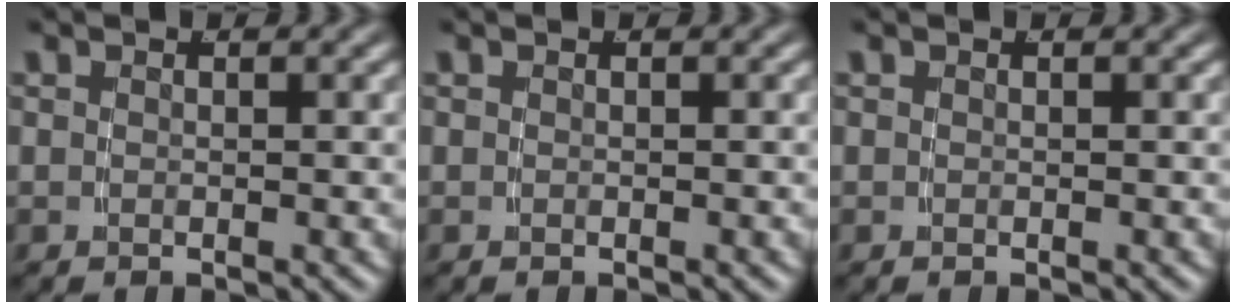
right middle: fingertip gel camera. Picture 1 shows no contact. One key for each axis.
{"total": 0.0}
{"total": 0.0}